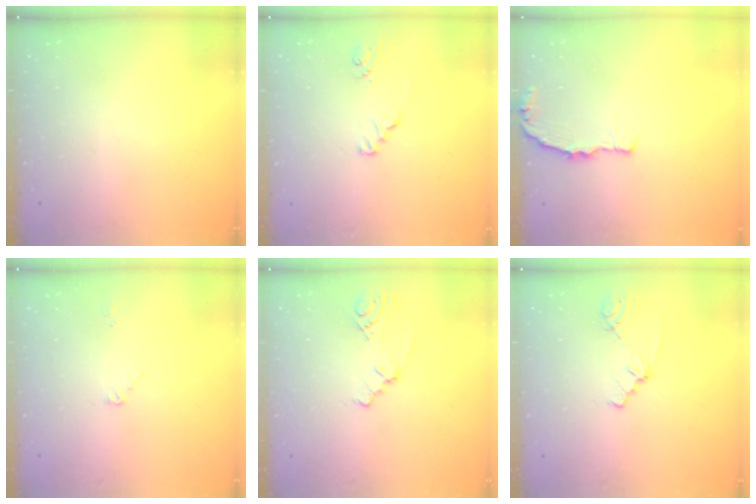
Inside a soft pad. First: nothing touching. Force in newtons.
{"total": 1.5, "press": 1.4, "slide": 0.1}
{"total": 3.3, "press": 3.3, "slide": 0.3}
{"total": 2.4, "press": 2.4, "slide": 0.3}
{"total": 2.2, "press": 2.1, "slide": 0.6}
{"total": 2.1, "press": 2.1, "slide": 0.3}